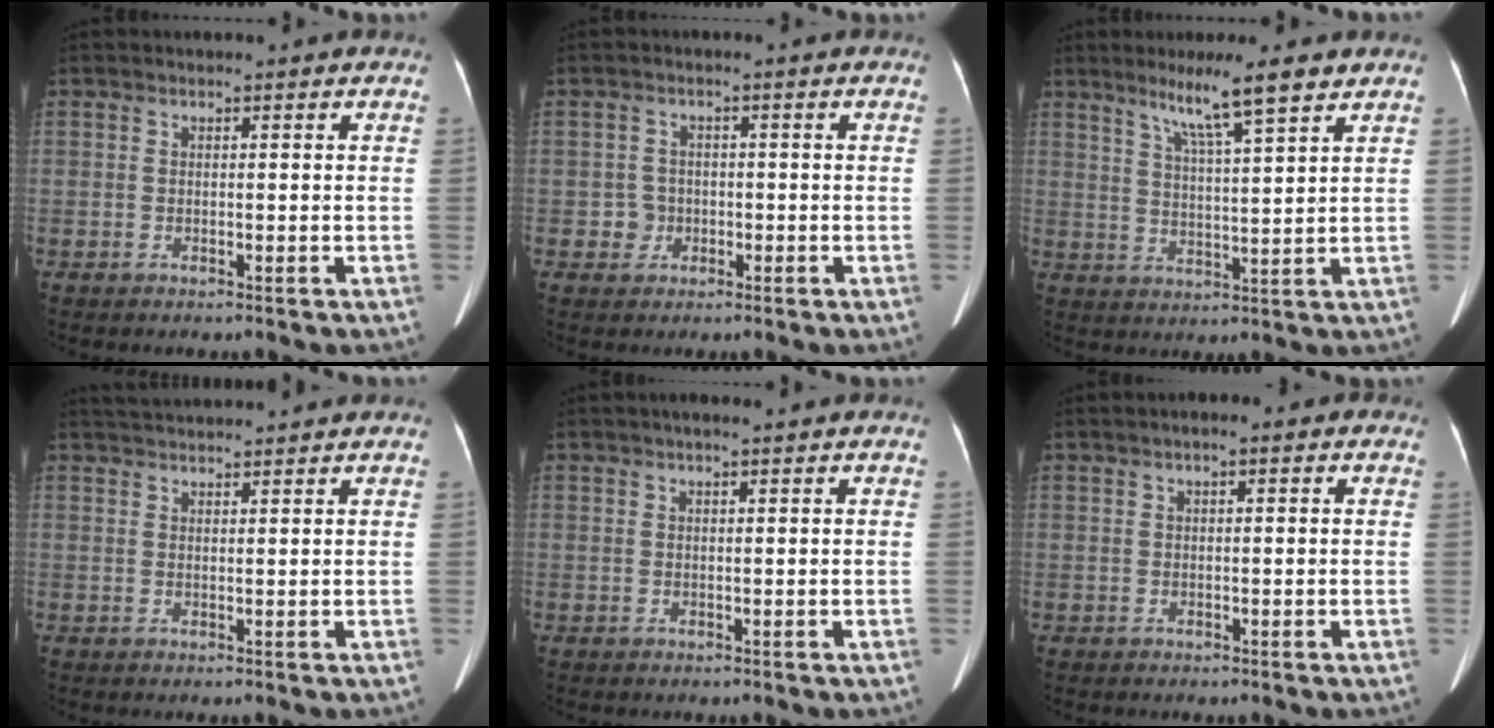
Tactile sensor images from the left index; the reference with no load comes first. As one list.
[{"total": 2.4, "force": [-0.6, 2.3, 0.1], "torque": [0.005, 0.008, -0.010]}, {"total": 8.5, "force": [5.9, -0.4, 6.1], "torque": [-0.106, 0.001, 0.101]}, {"total": 5.4, "force": [5.2, -0.1, 1.5], "torque": [-0.026, 0.036, 0.084]}, {"total": 1.6, "force": [1.1, 0.1, 1.1], "torque": [-0.020, 0.010, 0.016]}, {"total": 2.1, "force": [0.9, 0.8, 1.7], "torque": [-0.027, 0.012, 0.010]}]